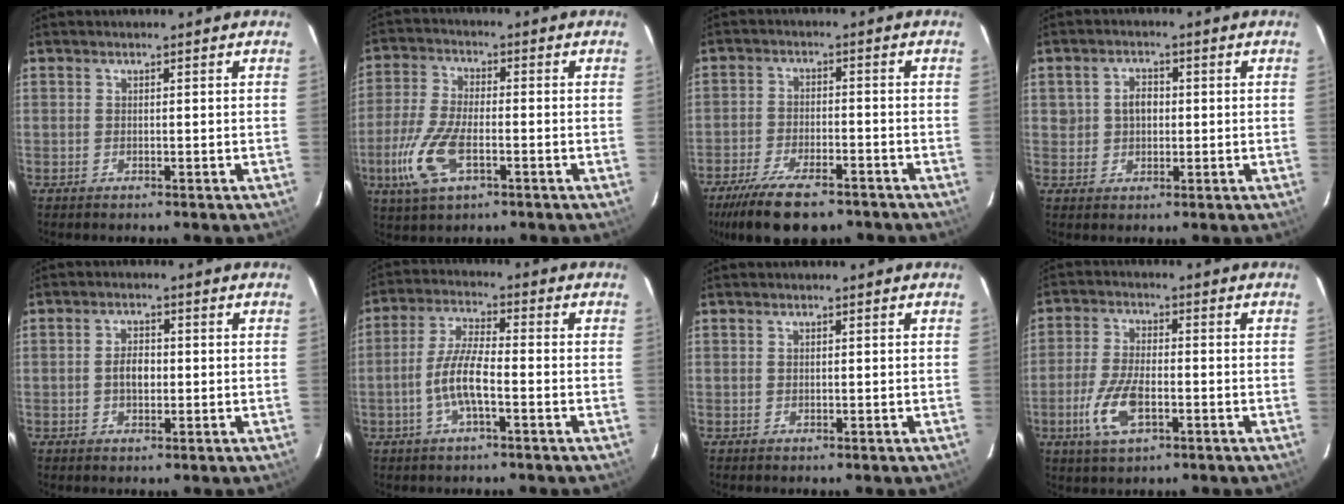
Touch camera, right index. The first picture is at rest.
{"total": 11.1, "force": [-4.1, 4.7, 9.2], "torque": [-0.213, -0.009, -0.079]}
{"total": 14.3, "force": [-10.8, 4.8, 8.2], "torque": [-0.179, -0.032, -0.179]}
{"total": 3.7, "force": [0.3, 3.1, 2.0], "torque": [-0.033, 0.013, 0.009]}
{"total": 3.5, "force": [-0.3, 2.0, 2.9], "torque": [-0.054, 0.006, -0.004]}
{"total": 7.7, "force": [-2.6, 1.6, 7.0], "torque": [-0.146, 0.006, -0.052]}
{"total": 0.0}
{"total": 9.1, "force": [-3.3, 3.8, 7.6], "torque": [-0.166, -0.007, -0.062]}